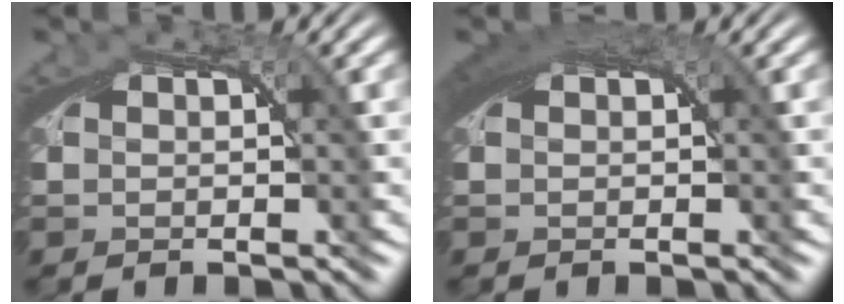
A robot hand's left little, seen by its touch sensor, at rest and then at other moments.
{"total": 2.8, "force": [1.4, 0.9, 2.2], "torque": [-0.035, 0.012, 0.018]}